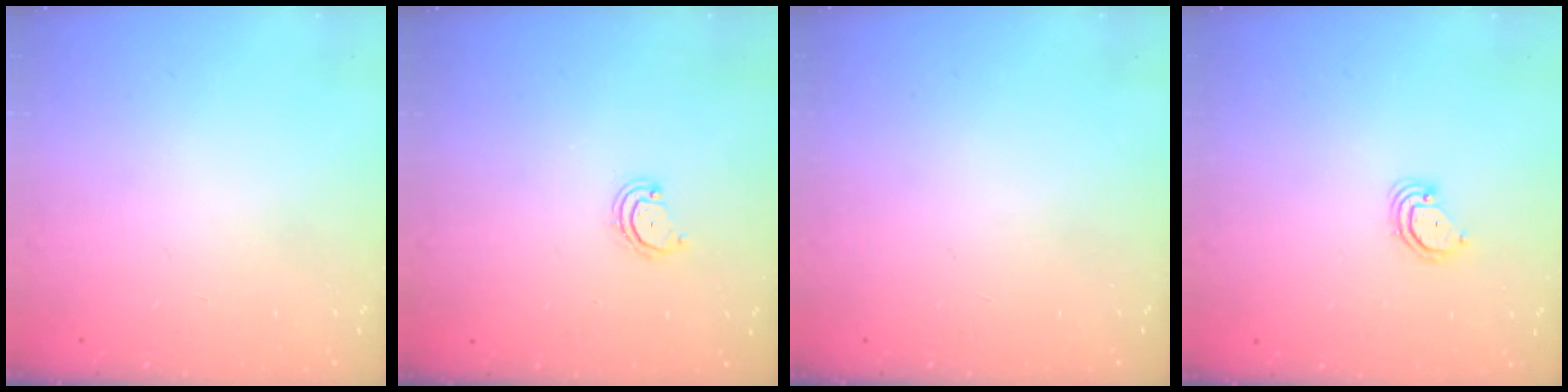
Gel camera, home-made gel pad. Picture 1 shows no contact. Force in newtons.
{"total": 2.8, "press": 2.8, "slide": 0.2}
{"total": 0.0}
{"total": 3.6, "press": 3.6, "slide": 0.3}